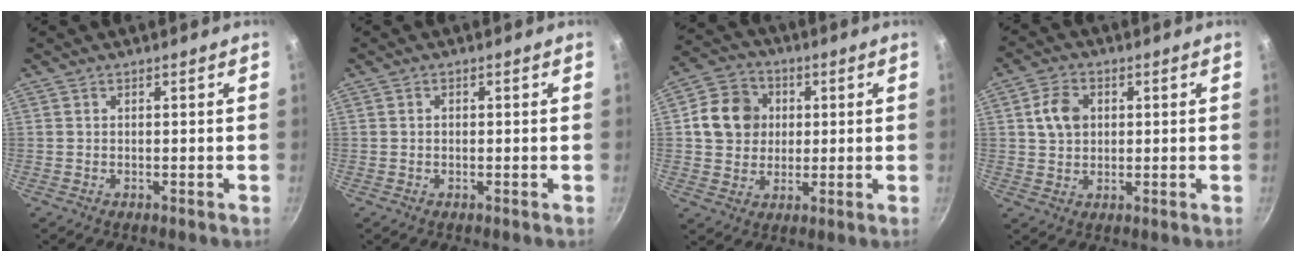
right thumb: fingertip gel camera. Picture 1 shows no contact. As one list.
[{"total": 0.6, "force": [-0.1, 0.6, 0.3], "torque": [-0.005, 0.004, -0.001]}, {"total": 10.6, "force": [1.7, 9.4, 4.8], "torque": [-0.055, 0.011, 0.020]}, {"total": 6.4, "force": [1.3, 4.9, 3.8], "torque": [-0.055, 0.008, 0.020]}]